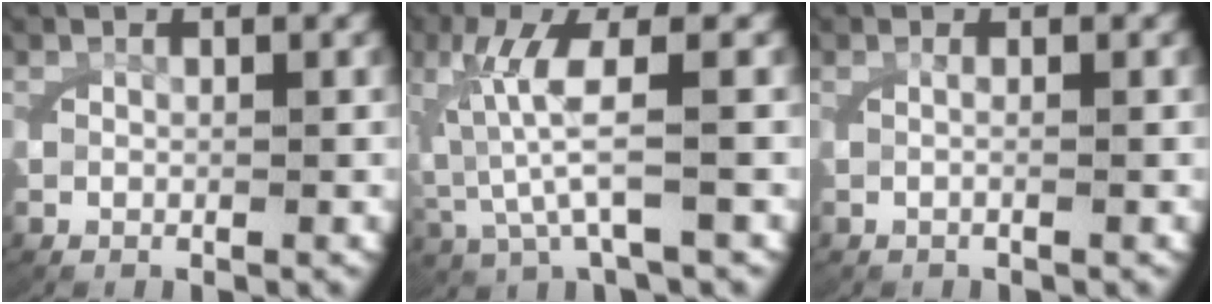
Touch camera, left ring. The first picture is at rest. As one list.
[{"total": 5.5, "force": [0.4, 2.0, 5.1], "torque": [-0.129, -0.009, 0.020]}, {"total": 0.8, "force": [0.0, 0.1, 0.8], "torque": [-0.022, 0.004, -0.003]}]